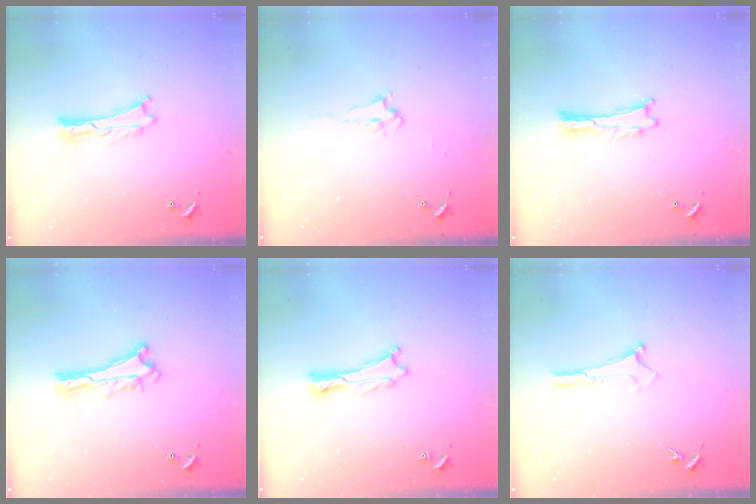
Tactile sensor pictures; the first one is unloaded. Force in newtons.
{"total": 2.2, "press": 2.2, "slide": 0.4}
{"total": 0.0}
{"total": 0.0}
{"total": 0.8, "press": 0.7, "slide": 0.2}
{"total": 0.0}